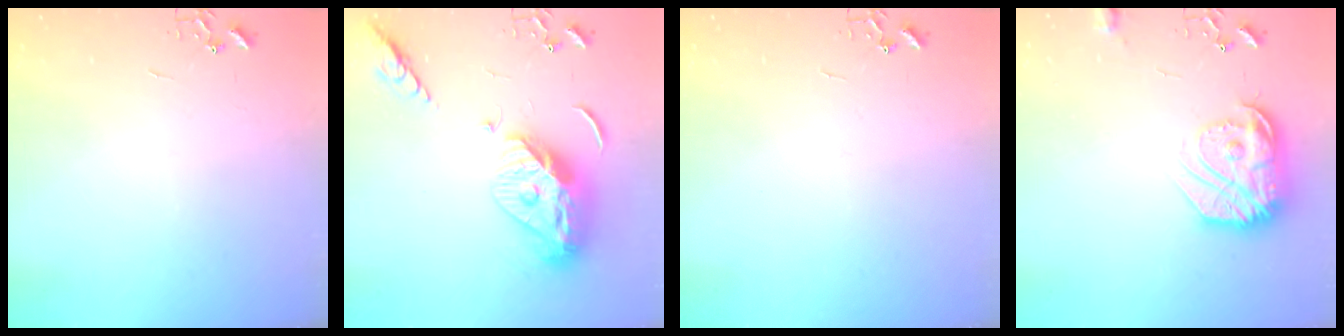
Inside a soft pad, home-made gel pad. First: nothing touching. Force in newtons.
{"total": 15.9, "press": 15.8, "slide": 1.5}
{"total": 0.0}
{"total": 17.9, "press": 17.9, "slide": 1.2}